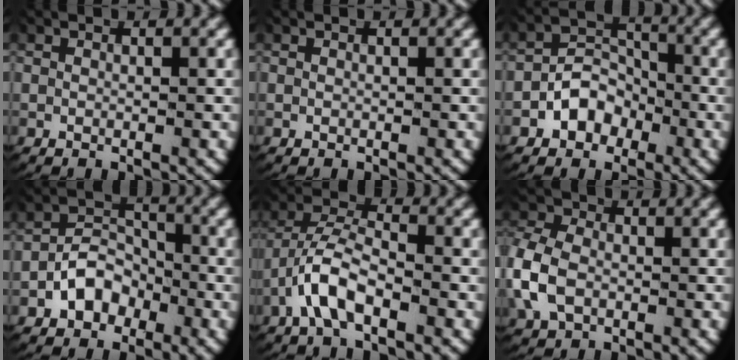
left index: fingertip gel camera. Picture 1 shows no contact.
{"total": 0.0}
{"total": 4.7, "force": [-1.7, 3.9, 2.0], "torque": [-0.047, -0.006, -0.031]}
{"total": 4.4, "force": [-1.9, 3.5, 2.0], "torque": [-0.043, -0.004, -0.034]}
{"total": 3.9, "force": [-1.1, 2.3, 3.0], "torque": [-0.071, -0.006, -0.023]}
{"total": 4.7, "force": [-0.5, 3.9, 2.6], "torque": [-0.084, -0.012, -0.003]}